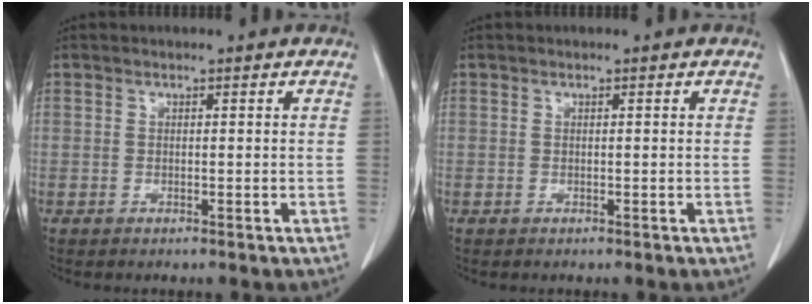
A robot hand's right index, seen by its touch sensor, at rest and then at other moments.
{"total": 0.0}